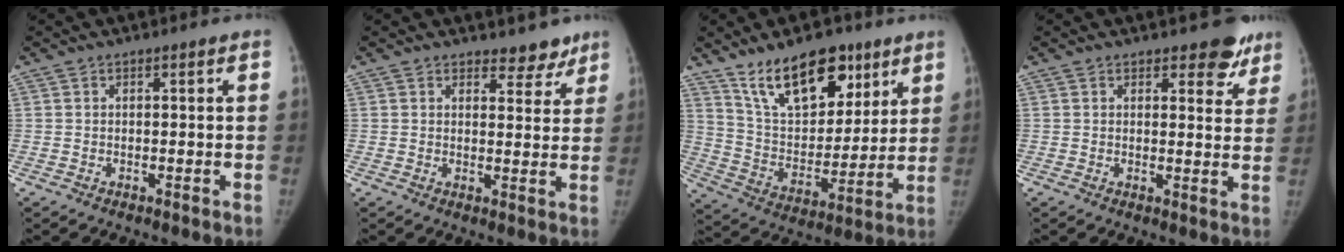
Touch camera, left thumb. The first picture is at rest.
{"total": 4.7, "force": [3.9, 2.5, 0.9], "torque": [0.020, -0.028, 0.045]}
{"total": 18.7, "force": [11.8, 9.6, 10.8], "torque": [-0.121, -0.062, 0.212]}
{"total": 5.7, "force": [4.2, 2.8, 2.5], "torque": [0.007, -0.026, 0.046]}